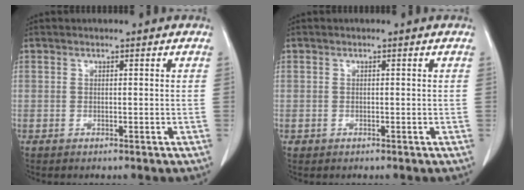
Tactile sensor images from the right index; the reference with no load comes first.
{"total": 0.5, "force": [-0.2, 0.5, 0.0], "torque": [0.001, 0.004, -0.004]}